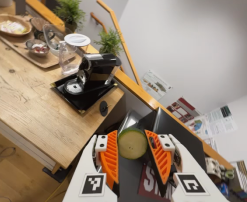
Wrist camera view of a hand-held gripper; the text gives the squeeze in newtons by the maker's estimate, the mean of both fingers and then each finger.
{"total": 9.1, "left": 9.3, "right": 8.9}